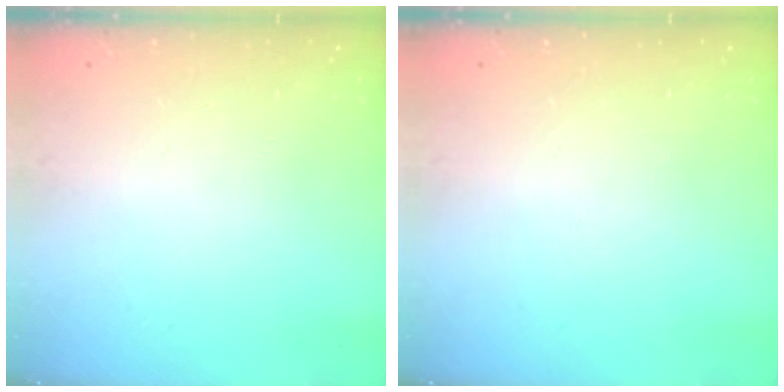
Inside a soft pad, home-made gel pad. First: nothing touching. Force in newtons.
{"total": 0.0}